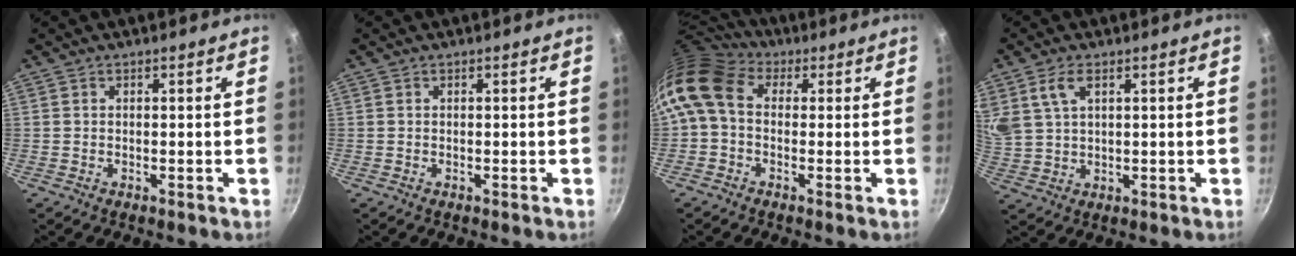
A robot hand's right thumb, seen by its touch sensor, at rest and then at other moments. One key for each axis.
{"total": 0.0}
{"total": 11.1, "fx": 1.3, "fy": 8.1, "fz": 7.4, "tx": -0.147, "ty": 0.027, "tz": 0.005}
{"total": 6.4, "fx": 3.0, "fy": 3.5, "fz": 4.4, "tx": -0.081, "ty": -0.005, "tz": 0.066}